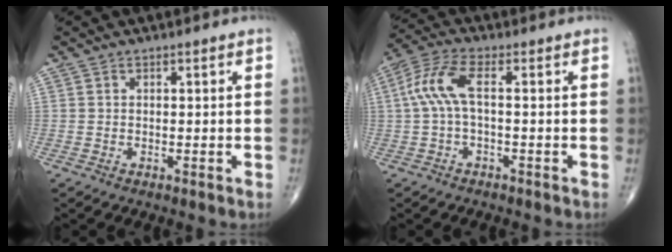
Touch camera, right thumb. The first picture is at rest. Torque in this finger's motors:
{"motor_torque": [-0.09, -0.18, 0.95, -0.08, 0.12]}